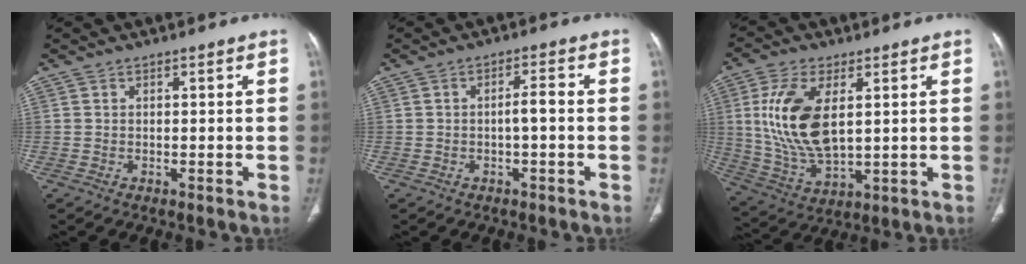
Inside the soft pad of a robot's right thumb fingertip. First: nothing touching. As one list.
[{"total": 2.7, "force": [-0.6, 0.7, 2.6], "torque": [-0.048, 0.015, -0.009]}, {"total": 15.2, "force": [3.2, 7.7, 12.8], "torque": [-0.264, -0.016, 0.073]}]